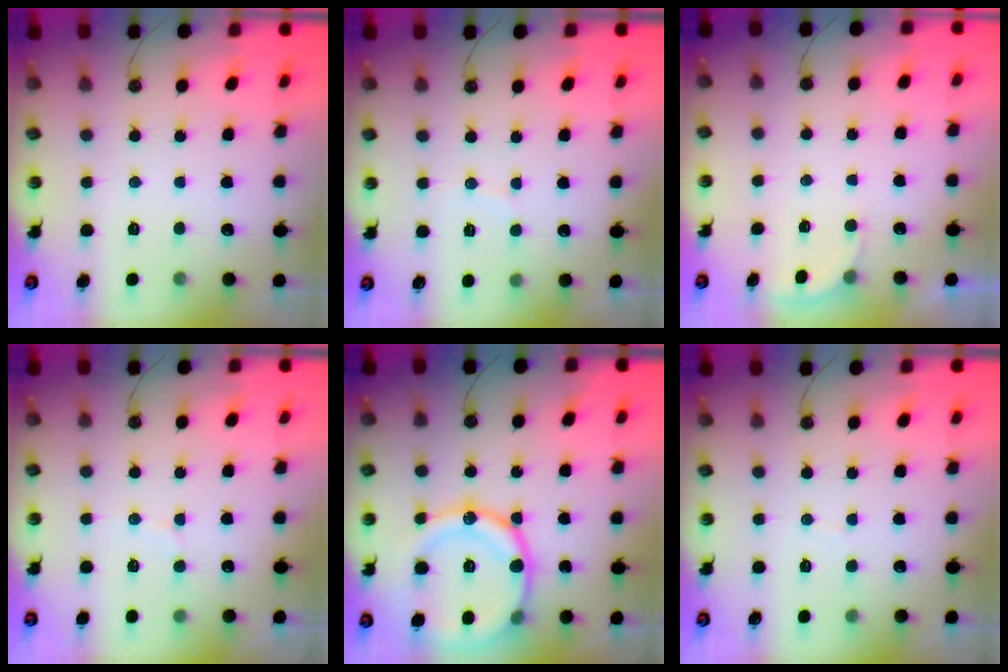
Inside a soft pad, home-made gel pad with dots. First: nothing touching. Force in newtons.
{"total": 4.7, "press": 4.6, "slide": 0.4}
{"total": 2.3, "press": 2.3, "slide": 0.5}
{"total": 4.8, "press": 4.7, "slide": 0.7}
{"total": 19.6, "press": 19.3, "slide": 3.3}
{"total": 2.0, "press": 2.0, "slide": 0.1}